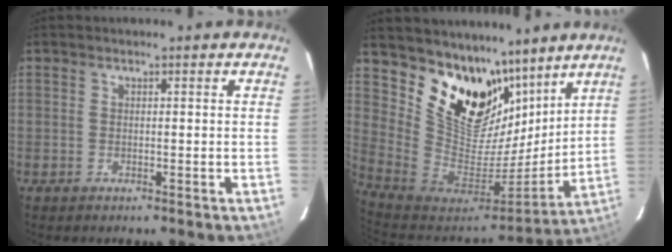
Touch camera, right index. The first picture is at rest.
{"total": 18.7, "force": [13.7, 11.0, 6.6], "torque": [-0.154, -0.025, 0.258]}